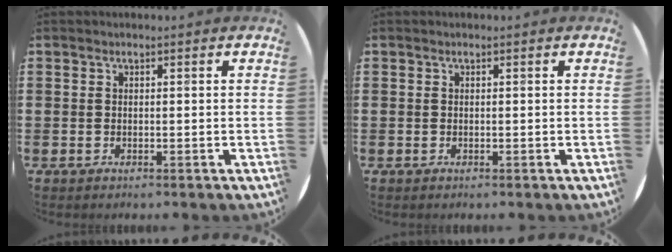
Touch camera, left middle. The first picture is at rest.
{"total": 0.0}